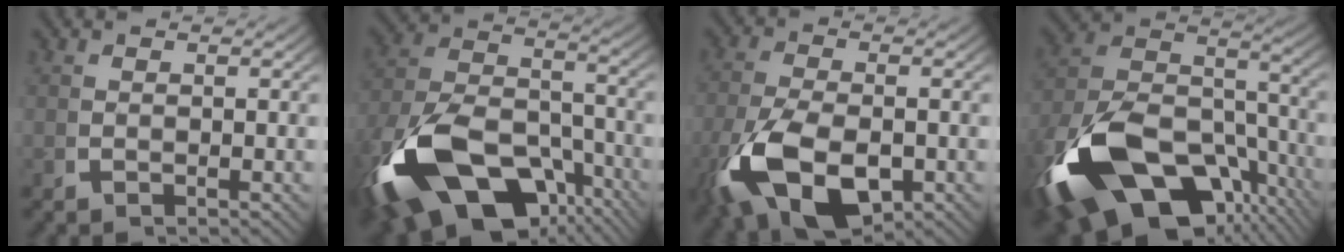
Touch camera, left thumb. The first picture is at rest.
{"total": 16.6, "force": [-6.5, 10.5, 11.1], "torque": [-0.256, -0.065, -0.088]}
{"total": 10.5, "force": [-2.6, 6.3, 7.9], "torque": [-0.209, -0.043, -0.022]}
{"total": 18.2, "force": [-6.4, 11.1, 12.9], "torque": [-0.277, -0.061, -0.085]}